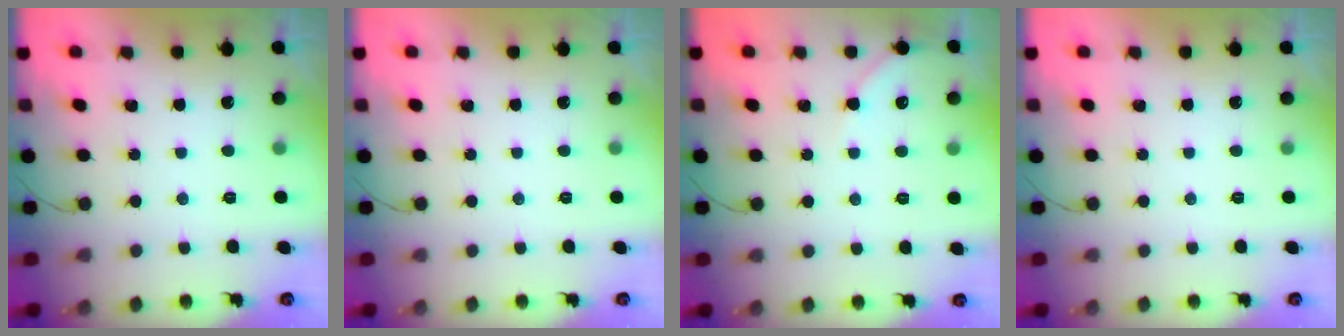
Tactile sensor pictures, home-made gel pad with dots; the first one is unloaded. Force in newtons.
{"total": 0.0}
{"total": 4.8, "press": 4.7, "slide": 0.8}
{"total": 0.0}